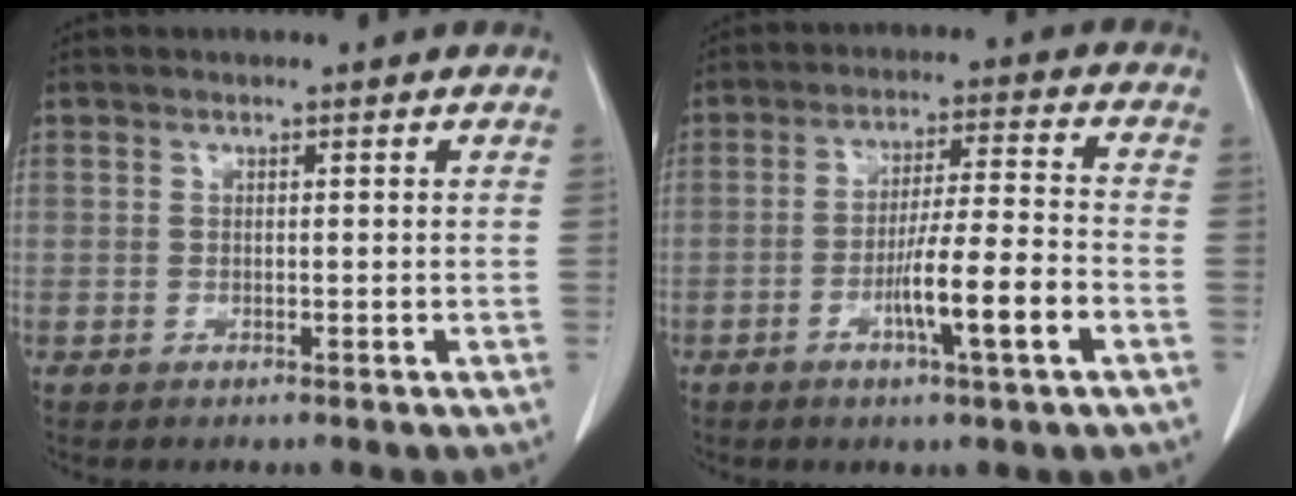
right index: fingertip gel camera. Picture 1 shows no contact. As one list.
[{"total": 9.5, "force": [-3.7, -0.1, 8.7], "torque": [-0.153, -0.003, -0.061]}]